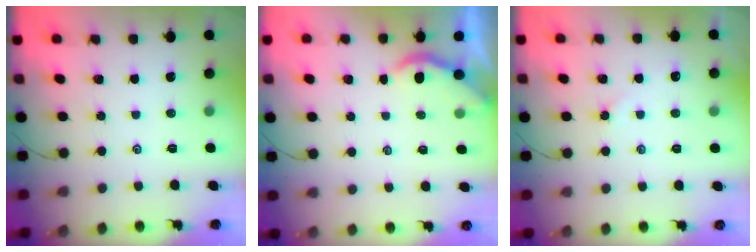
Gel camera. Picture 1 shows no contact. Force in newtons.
{"total": 2.2, "press": 2.2, "slide": 0.1}
{"total": 1.9, "press": 1.9, "slide": 0.3}